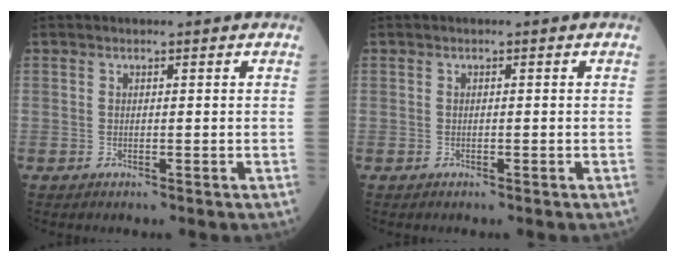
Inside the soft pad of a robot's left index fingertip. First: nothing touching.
{"total": 0.0}